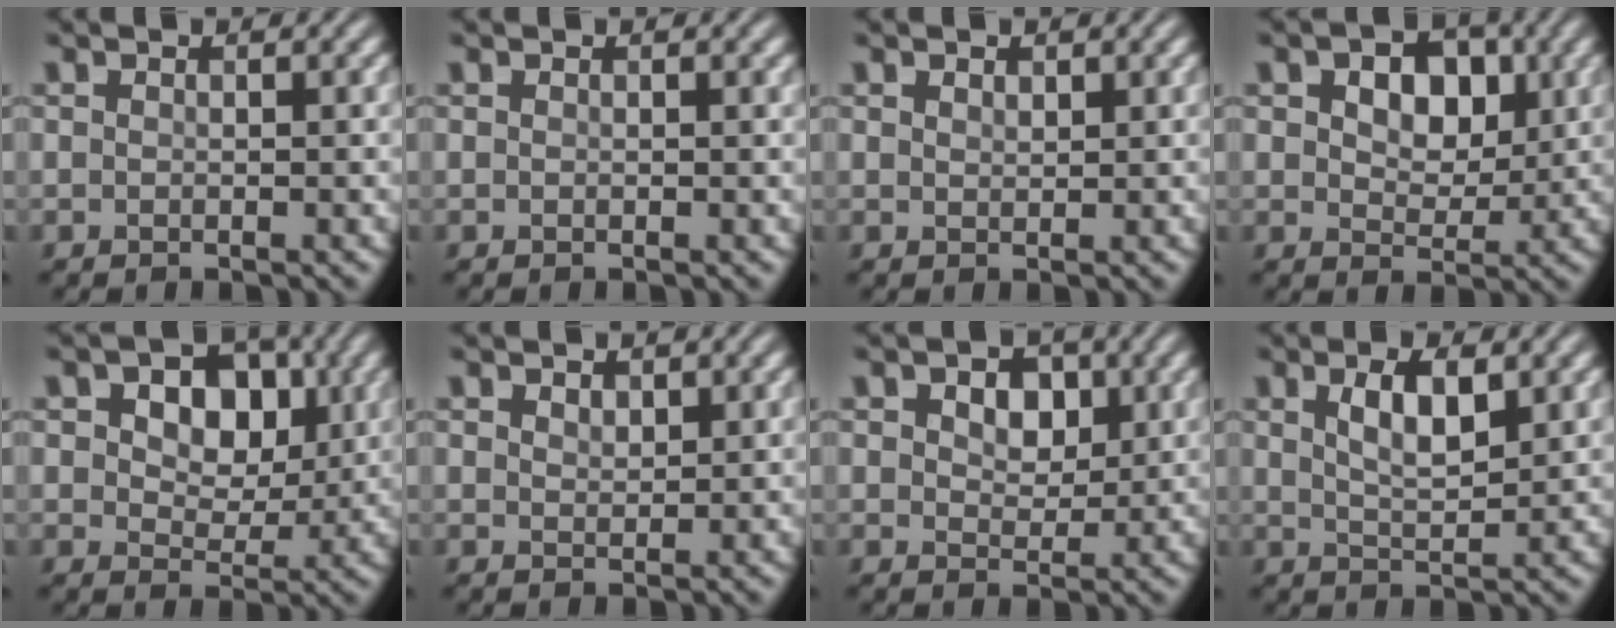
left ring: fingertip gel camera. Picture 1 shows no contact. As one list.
[{"total": 0.0}, {"total": 0.8, "force": [0.6, 0.4, 0.3], "torque": [-0.006, -0.001, 0.013]}, {"total": 6.1, "force": [2.0, 4.0, 4.2], "torque": [-0.061, 0.007, 0.014]}, {"total": 6.9, "force": [2.0, 4.6, 4.7], "torque": [-0.072, 0.007, 0.016]}, {"total": 1.2, "force": [0.9, 0.6, 0.4], "torque": [-0.009, 0.000, 0.017]}, {"total": 4.3, "force": [1.6, 2.8, 2.8], "torque": [-0.040, 0.008, 0.008]}, {"total": 3.6, "force": [1.5, 1.3, 3.0], "torque": [-0.060, 0.002, 0.030]}]